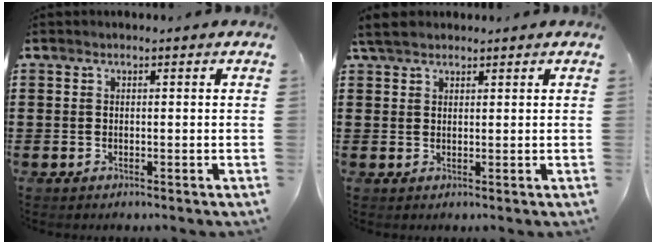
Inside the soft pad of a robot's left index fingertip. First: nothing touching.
{"total": 2.8, "force": [2.2, 1.1, 1.2], "torque": [-0.031, 0.007, 0.043]}